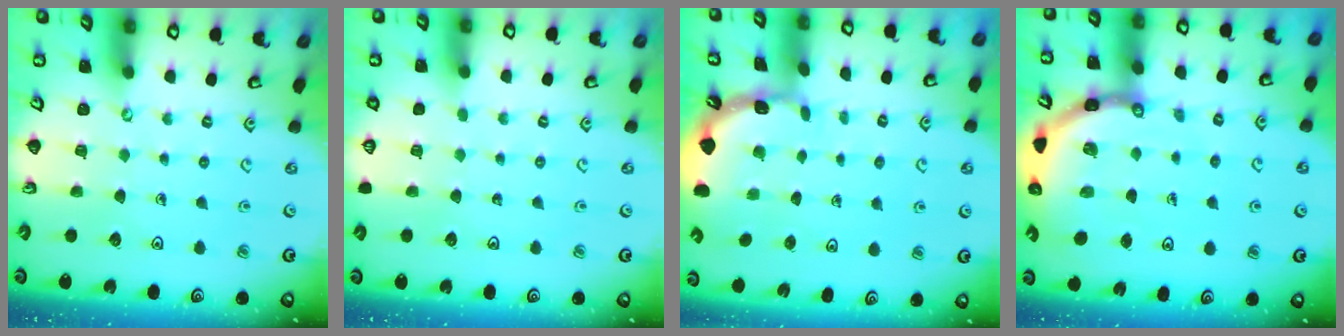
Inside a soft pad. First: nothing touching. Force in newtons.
{"total": 0.0}
{"total": 1.8, "press": 1.8, "slide": 0.1}
{"total": 7.3, "press": 7.3, "slide": 0.5}